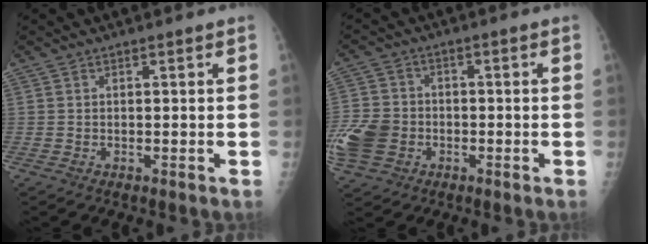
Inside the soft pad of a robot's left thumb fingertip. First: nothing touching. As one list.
[{"total": 10.4, "force": [-3.1, 8.3, 5.6], "torque": [-0.116, 0.008, -0.060]}]